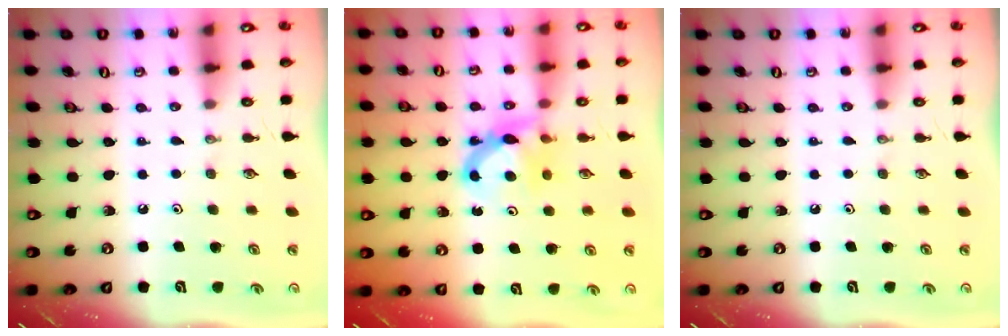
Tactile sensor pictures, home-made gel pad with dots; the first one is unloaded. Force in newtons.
{"total": 7.8, "press": 7.8, "slide": 0.1}
{"total": 0.0}